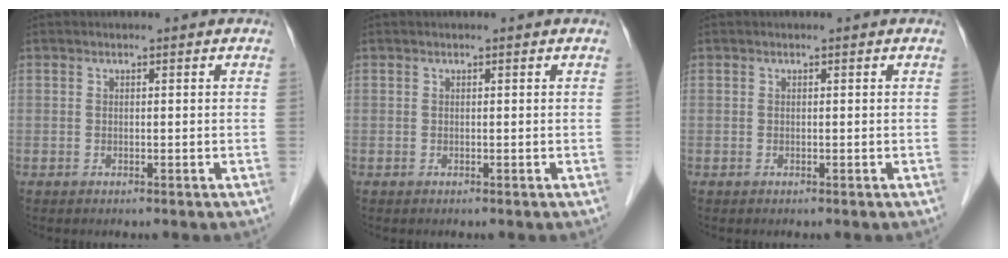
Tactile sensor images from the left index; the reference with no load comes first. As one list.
[{"total": 0.0}, {"total": 0.0}]